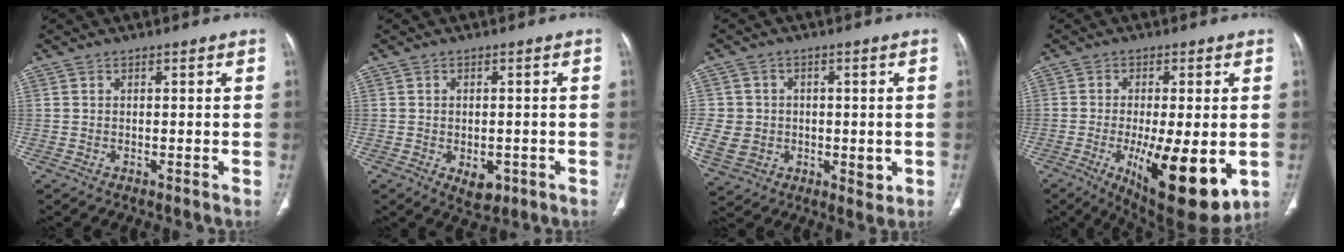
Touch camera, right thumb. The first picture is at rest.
{"total": 4.6, "force": [-1.5, 2.9, 3.2], "torque": [-0.032, 0.002, -0.009]}
{"total": 10.9, "force": [-1.4, 9.4, 5.4], "torque": [-0.078, 0.007, -0.009]}
{"total": 16.9, "force": [-4.2, 5.6, 15.4], "torque": [-0.215, -0.024, -0.046]}